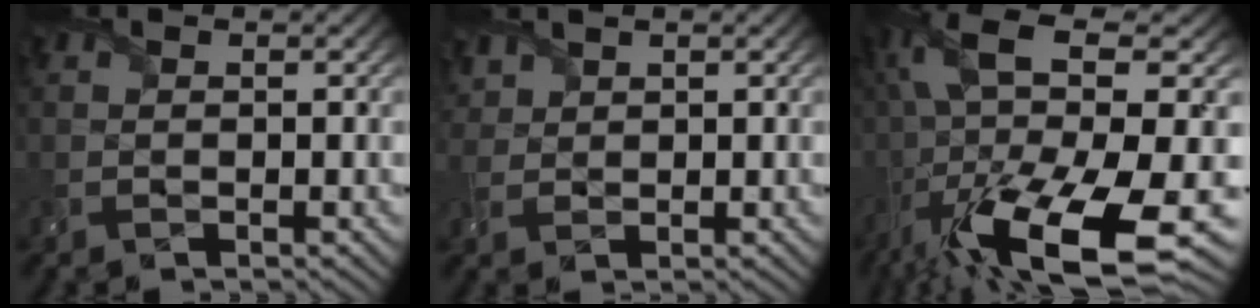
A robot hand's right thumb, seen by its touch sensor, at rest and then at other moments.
{"total": 2.5, "force": [2.2, 1.1, 0.3], "torque": [-0.011, 0.010, 0.050]}
{"total": 18.1, "force": [-5.1, 5.1, 16.7], "torque": [-0.351, -0.005, -0.087]}